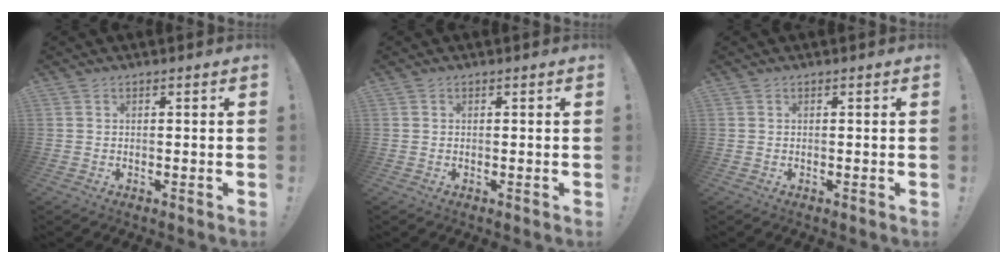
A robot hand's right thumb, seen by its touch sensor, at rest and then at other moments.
{"total": 0.0}
{"total": 0.0}